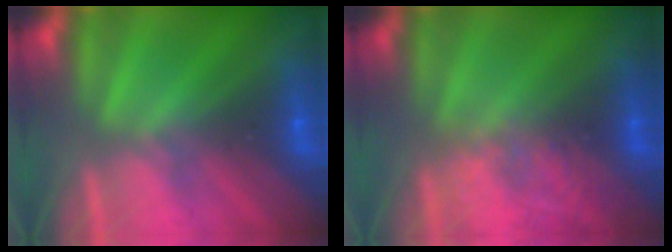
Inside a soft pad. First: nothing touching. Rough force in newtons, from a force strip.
{"total": 2.2}